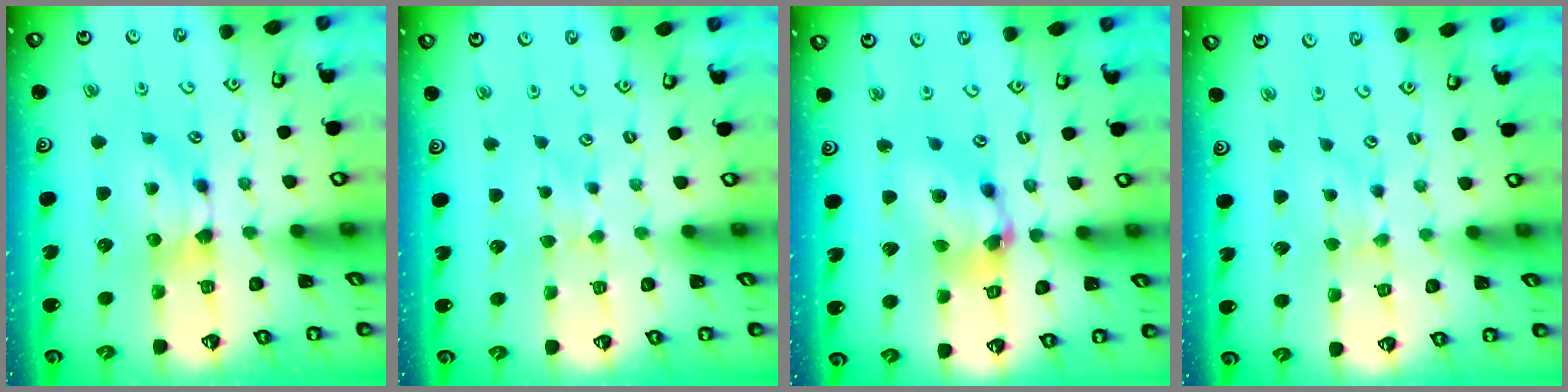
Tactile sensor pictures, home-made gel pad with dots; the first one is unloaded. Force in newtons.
{"total": 2.5, "press": 2.5, "slide": 0.5}
{"total": 6.9, "press": 6.6, "slide": 2.2}
{"total": 0.6, "press": 0.4, "slide": 0.4}